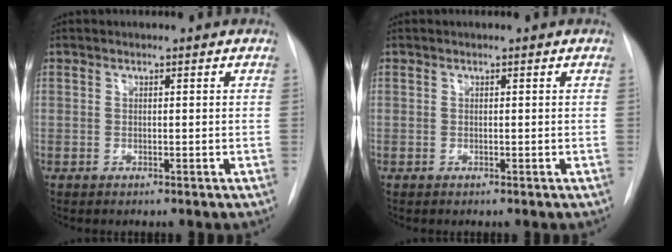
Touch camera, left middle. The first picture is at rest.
{"total": 0.0}